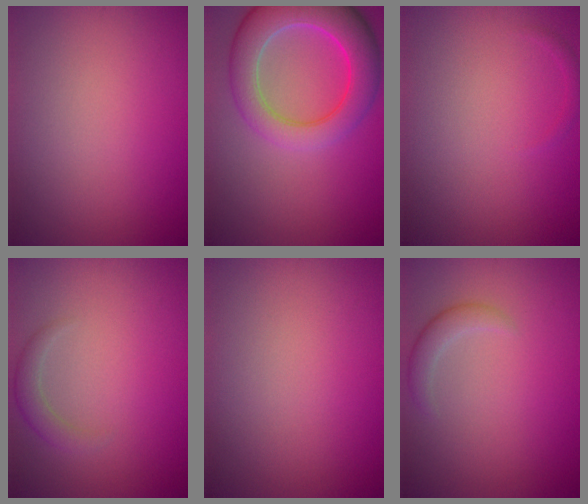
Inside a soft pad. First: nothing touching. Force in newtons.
{"total": 7.8, "press": 7.8, "slide": 0.3}
{"total": 0.6, "press": 0.6, "slide": 0.0}
{"total": 1.7, "press": 1.7, "slide": 0.1}
{"total": 0.0}
{"total": 1.7, "press": 1.7, "slide": 0.1}